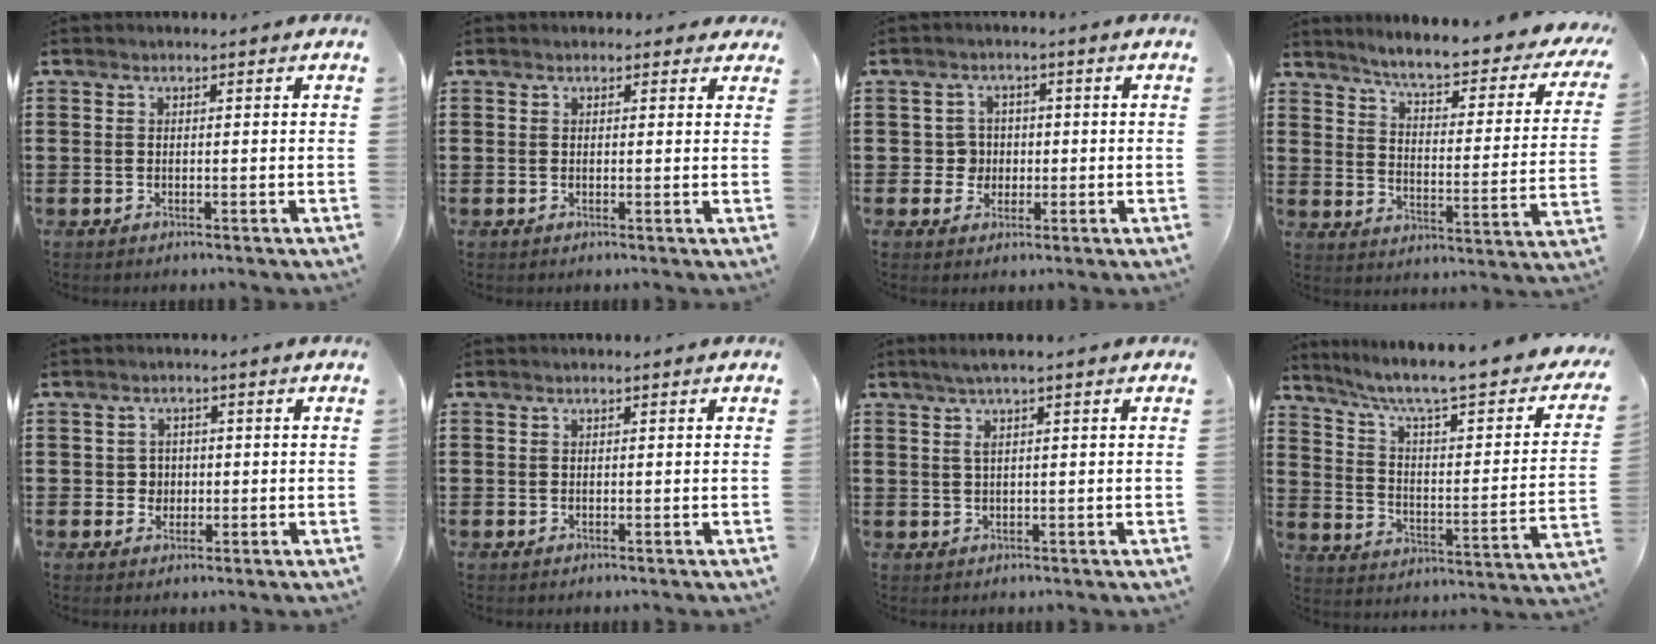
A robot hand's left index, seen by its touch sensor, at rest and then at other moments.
{"total": 1.1, "force": [0.7, 0.7, 0.4], "torque": [-0.002, 0.004, 0.011]}
{"total": 3.4, "force": [-0.3, 3.3, 0.9], "torque": [-0.033, 0.007, -0.011]}
{"total": 5.3, "force": [4.6, -0.2, 2.7], "torque": [-0.075, -0.038, 0.069]}
{"total": 2.2, "force": [-0.1, 2.1, 0.6], "torque": [-0.021, 0.009, -0.006]}
{"total": 0.0}
{"total": 2.2, "force": [0.6, 0.0, 2.2], "torque": [-0.042, 0.000, 0.010]}
{"total": 6.9, "force": [4.9, 0.4, 4.8], "torque": [-0.113, -0.041, 0.074]}